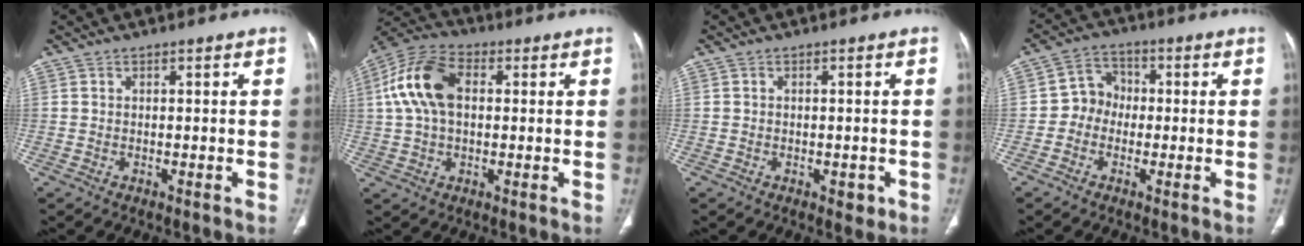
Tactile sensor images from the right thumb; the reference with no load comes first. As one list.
[{"total": 12.7, "force": [2.1, 7.9, 9.7], "torque": [-0.198, 0.028, 0.032]}, {"total": 2.1, "force": [-0.8, 1.3, 1.5], "torque": [-0.010, 0.001, -0.006]}, {"total": 5.7, "force": [-1.0, 5.1, 2.4], "torque": [-0.016, 0.022, -0.033]}]